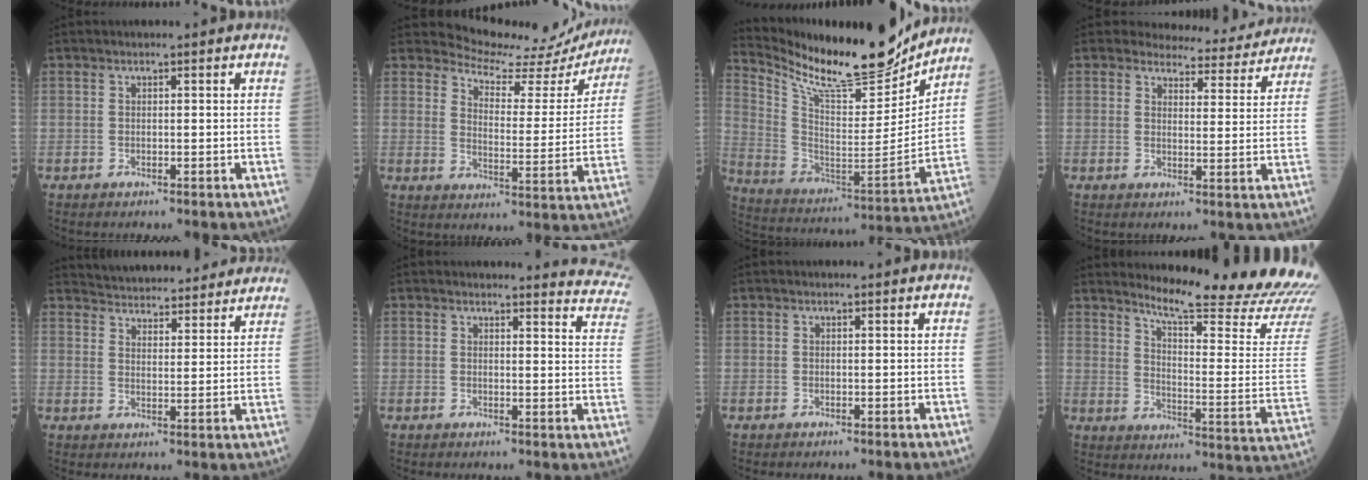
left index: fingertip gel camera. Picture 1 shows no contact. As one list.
[{"total": 13.7, "force": [13.4, 2.6, 0.2], "torque": [0.003, -0.061, 0.153]}, {"total": 19.3, "force": [16.9, 3.5, 8.8], "torque": [-0.173, -0.040, 0.283]}, {"total": 8.5, "force": [8.1, 2.4, 0.3], "torque": [0.013, -0.022, 0.081]}, {"total": 19.5, "force": [18.6, 3.4, 5.0], "torque": [-0.070, 0.000, 0.239]}, {"total": 9.4, "force": [9.4, 0.6, 0.7], "torque": [0.023, -0.085, 0.063]}, {"total": 0.5, "force": [0.5, 0.1, 0.0], "torque": [-0.006, 0.001, 0.000]}, {"total": 21.2, "force": [19.6, -1.2, 8.0], "torque": [-0.129, -0.142, 0.241]}]